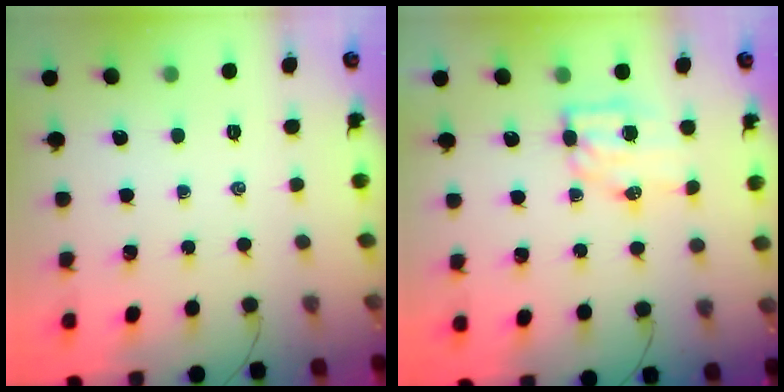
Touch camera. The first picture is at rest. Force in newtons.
{"total": 7.1, "press": 7.0, "slide": 0.9}